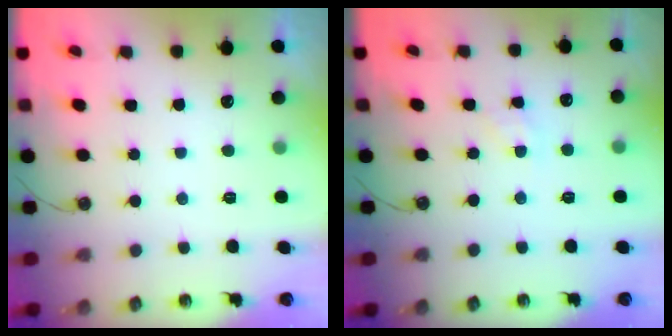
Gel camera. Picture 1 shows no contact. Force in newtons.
{"total": 2.6, "press": 2.6, "slide": 0.4}